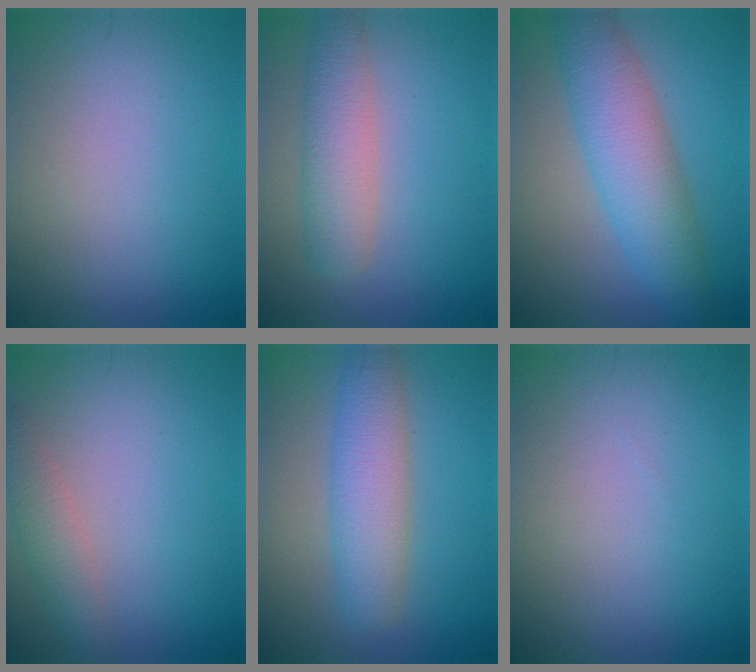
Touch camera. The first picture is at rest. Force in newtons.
{"total": 4.2, "press": 4.2, "slide": 0.3}
{"total": 6.5, "press": 6.5, "slide": 0.0}
{"total": 2.4, "press": 2.4, "slide": 0.2}
{"total": 5.3, "press": 5.3, "slide": 0.2}
{"total": 0.0}